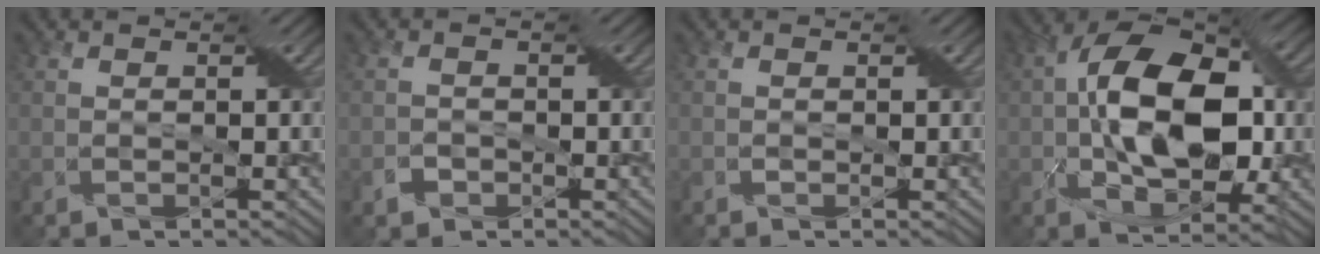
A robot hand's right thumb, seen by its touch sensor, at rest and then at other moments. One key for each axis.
{"total": 1.6, "fx": -0.9, "fy": 1.3, "fz": 0.5, "tx": -0.011, "ty": 0.000, "tz": -0.019}
{"total": 0.0}
{"total": 14.2, "fx": -0.5, "fy": 8.1, "fz": 11.6, "tx": -0.207, "ty": 0.016, "tz": -0.019}